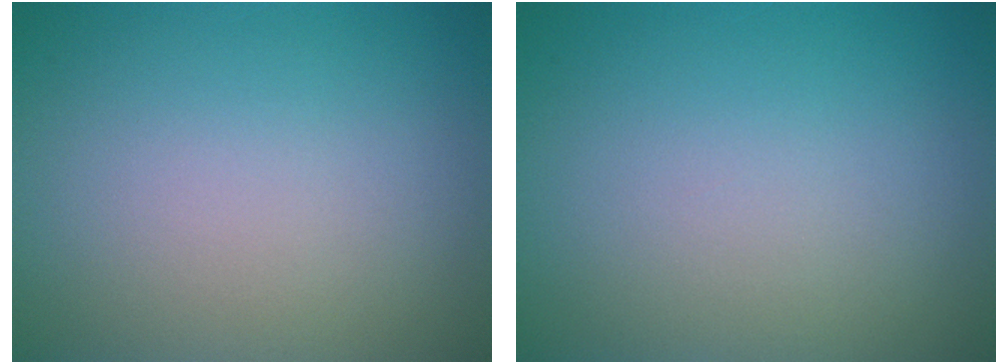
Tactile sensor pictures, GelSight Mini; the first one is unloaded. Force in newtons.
{"total": 0.0}